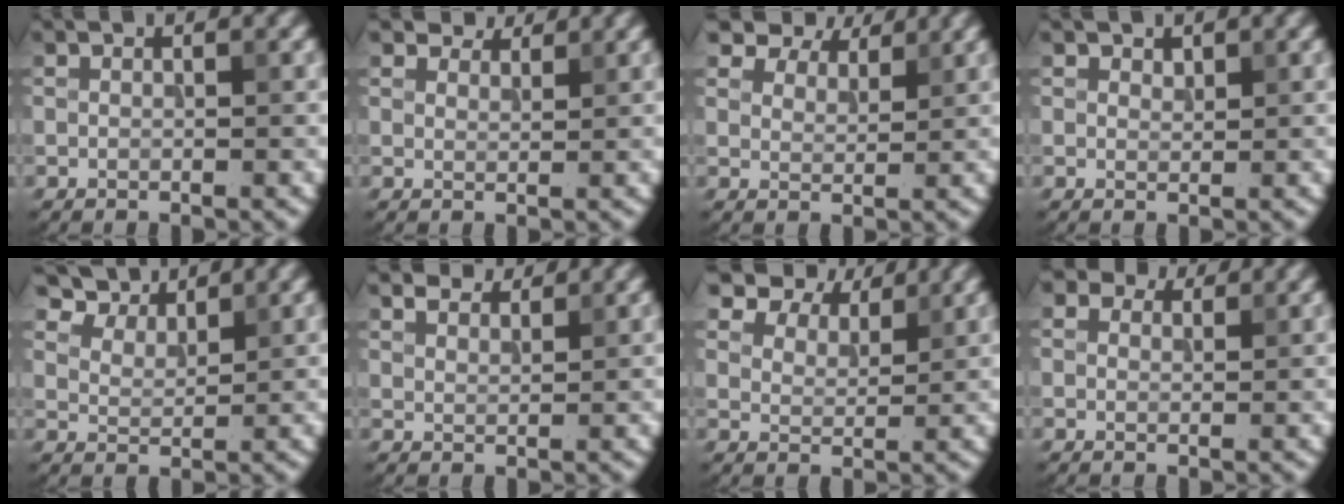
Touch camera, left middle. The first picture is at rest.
{"total": 3.1, "force": [2.9, 1.0, 0.6], "torque": [-0.016, -0.003, 0.049]}
{"total": 6.6, "force": [5.7, 2.5, 2.1], "torque": [-0.056, -0.014, 0.110]}
{"total": 0.8, "force": [0.7, 0.4, 0.1], "torque": [-0.002, -0.002, 0.012]}
{"total": 5.2, "force": [4.6, 1.8, 1.5], "torque": [-0.046, -0.006, 0.094]}
{"total": 3.3, "force": [3.1, 0.7, 0.9], "torque": [-0.021, 0.002, 0.052]}
{"total": 7.4, "force": [6.4, 2.8, 2.4], "torque": [-0.058, -0.017, 0.125]}
{"total": 3.2, "force": [2.5, 1.7, 1.2], "torque": [-0.026, 0.001, 0.027]}